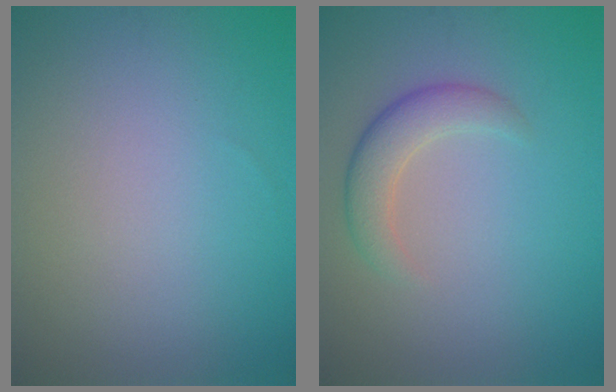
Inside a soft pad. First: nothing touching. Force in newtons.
{"total": 3.0, "press": 3.0, "slide": 0.3}